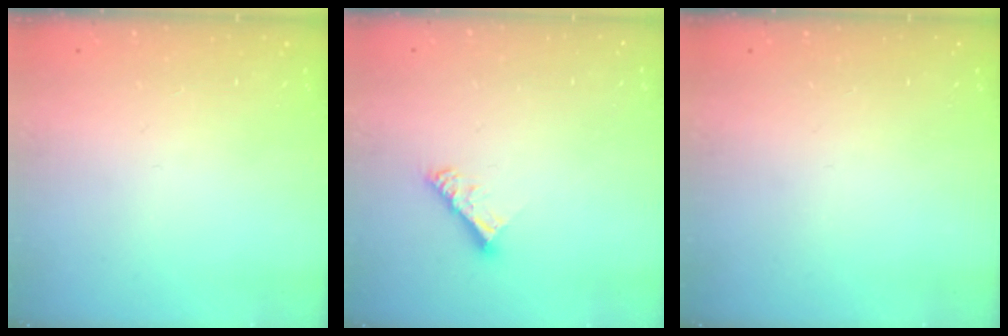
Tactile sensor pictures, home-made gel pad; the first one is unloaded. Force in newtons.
{"total": 6.7, "press": 6.7, "slide": 0.6}
{"total": 0.0}